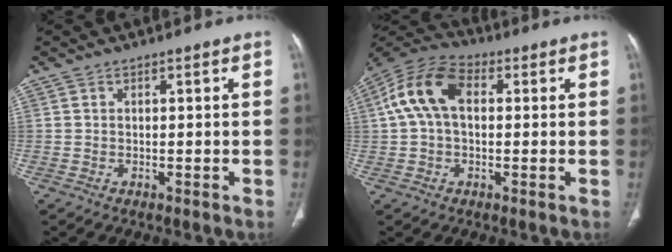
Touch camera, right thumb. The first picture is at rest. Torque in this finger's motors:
{"motor_torque": [0.11, 0.15, 0.22, 0.22, 0.14]}